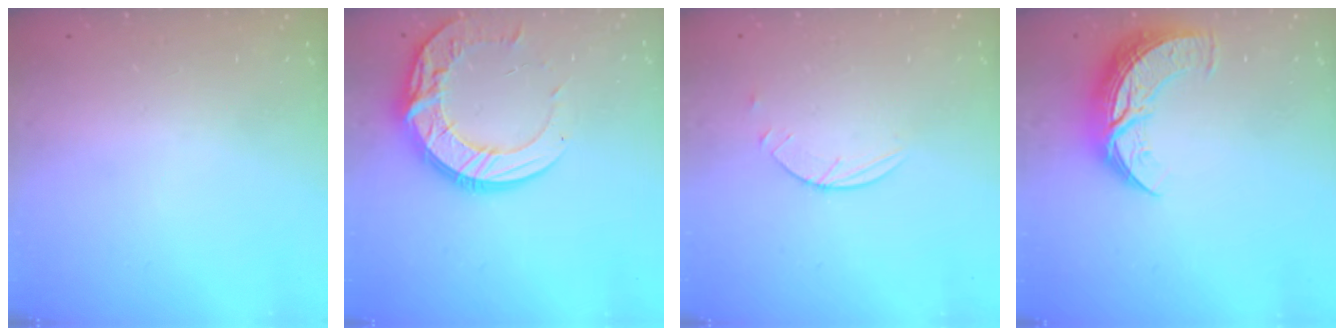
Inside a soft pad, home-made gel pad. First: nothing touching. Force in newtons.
{"total": 15.2, "press": 15.2, "slide": 1.3}
{"total": 2.9, "press": 2.8, "slide": 0.3}
{"total": 12.7, "press": 12.6, "slide": 0.6}